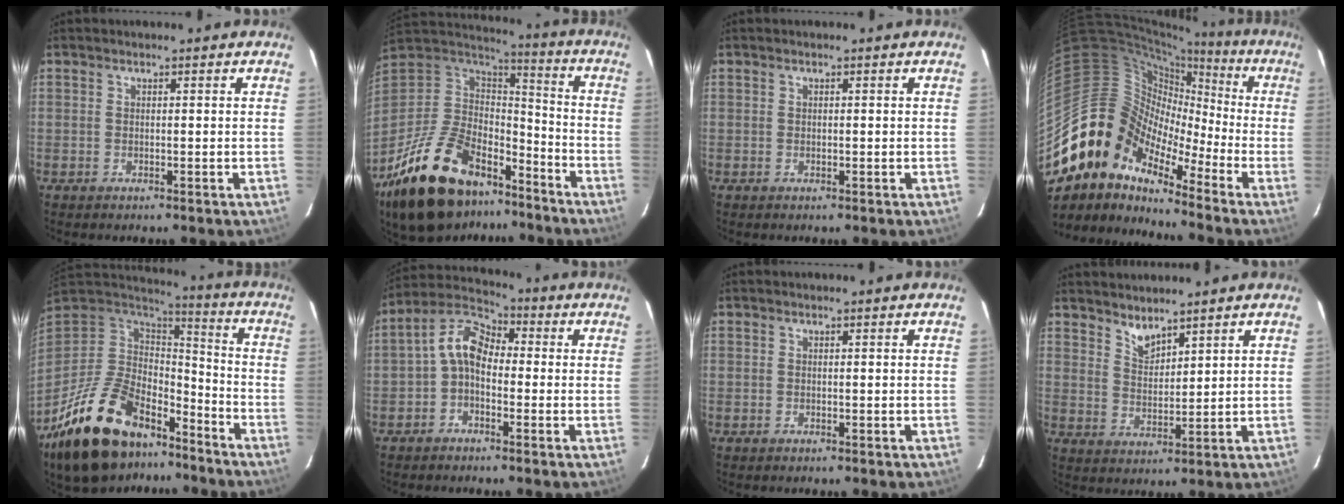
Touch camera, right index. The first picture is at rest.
{"total": 28.7, "force": [-18.8, 14.6, 16.0], "torque": [-0.328, 0.000, -0.291]}
{"total": 0.0}
{"total": 11.8, "force": [-7.6, 8.0, 4.1], "torque": [-0.058, 0.022, -0.170]}
{"total": 26.0, "force": [-17.0, 13.0, 14.8], "torque": [-0.295, -0.007, -0.267]}
{"total": 7.0, "force": [-1.6, 4.8, 4.9], "torque": [-0.103, 0.025, -0.041]}
{"total": 0.0}
{"total": 4.5, "force": [4.0, 1.3, 1.6], "torque": [-0.026, -0.005, 0.074]}